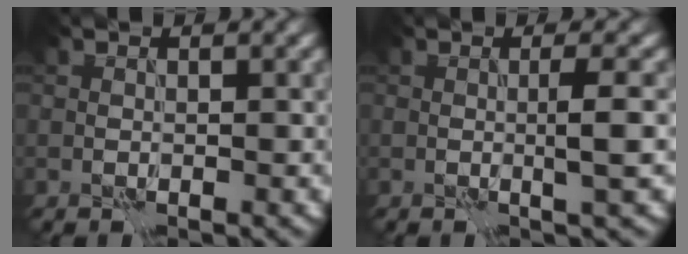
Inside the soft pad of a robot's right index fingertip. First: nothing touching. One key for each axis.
{"total": 2.1, "fx": 0.0, "fy": -0.3, "fz": 2.0, "tx": -0.036, "ty": -0.002, "tz": -0.002}